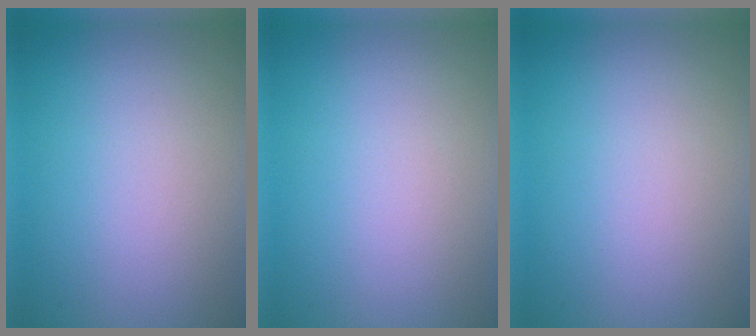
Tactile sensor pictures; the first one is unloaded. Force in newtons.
{"total": 0.0}
{"total": 0.0}